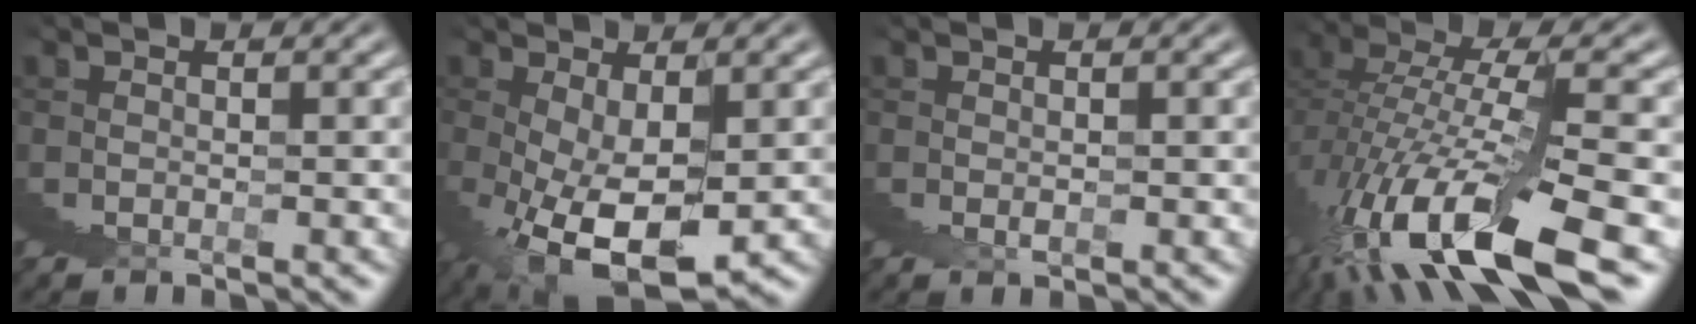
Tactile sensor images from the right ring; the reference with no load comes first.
{"total": 5.5, "force": [-0.9, 1.3, 5.3], "torque": [-0.062, -0.001, -0.007]}
{"total": 0.6, "force": [0.6, -0.1, 0.2], "torque": [0.007, 0.005, 0.007]}
{"total": 6.0, "force": [-2.0, 0.7, 5.6], "torque": [-0.092, 0.000, -0.027]}